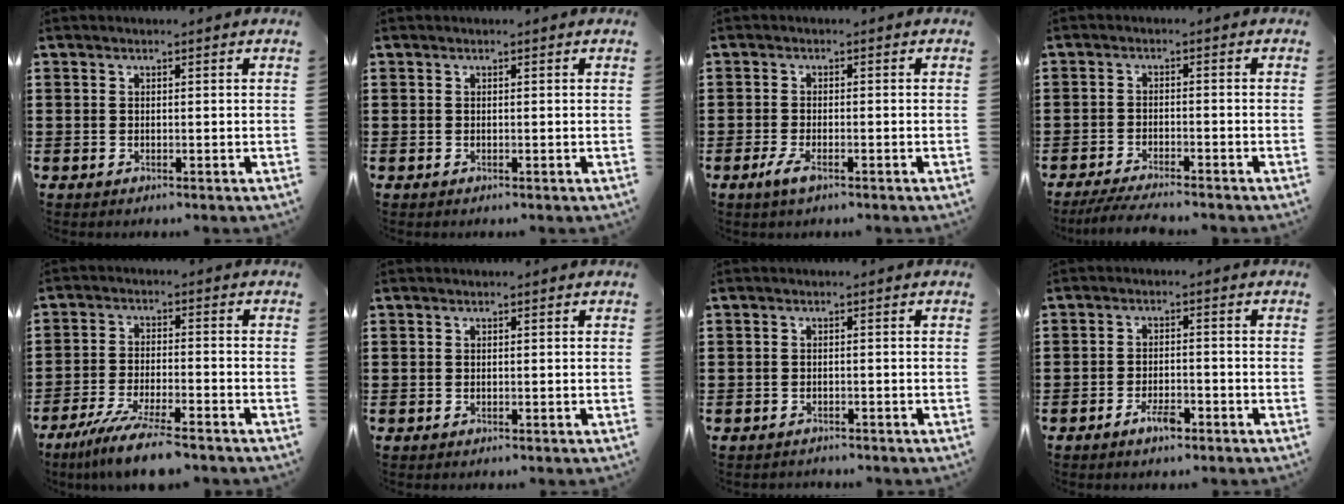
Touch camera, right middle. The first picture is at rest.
{"total": 0.0}
{"total": 2.5, "force": [-1.2, 0.7, 2.1], "torque": [-0.049, -0.005, -0.027]}
{"total": 3.7, "force": [-3.4, 0.1, 1.4], "torque": [-0.029, -0.005, -0.067]}
{"total": 7.3, "force": [-6.1, 0.2, 4.0], "torque": [-0.085, -0.014, -0.117]}
{"total": 0.0}
{"total": 0.9, "force": [-0.9, 0.3, -0.1], "torque": [0.001, 0.004, -0.020]}
{"total": 2.4, "force": [-1.6, 0.7, 1.7], "torque": [-0.037, 0.000, -0.033]}